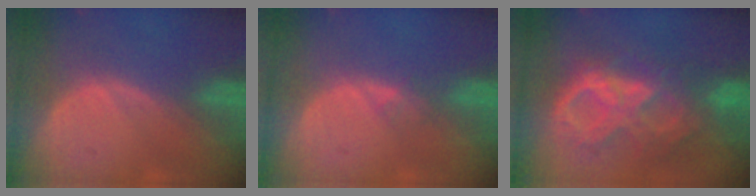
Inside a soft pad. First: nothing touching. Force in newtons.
{"total": 1.1, "press": 1.0, "slide": 0.1}
{"total": 10.4, "press": 8.9, "slide": 5.4}